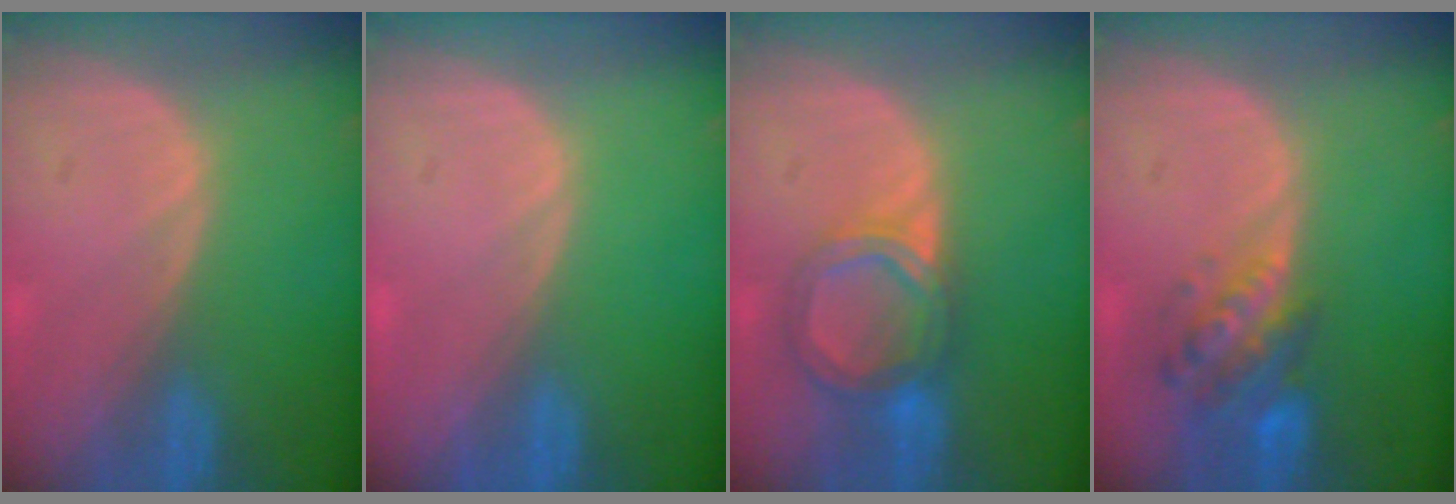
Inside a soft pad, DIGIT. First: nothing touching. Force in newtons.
{"total": 0.0}
{"total": 6.5, "press": 5.7, "slide": 3.0}
{"total": 6.1, "press": 5.8, "slide": 2.0}